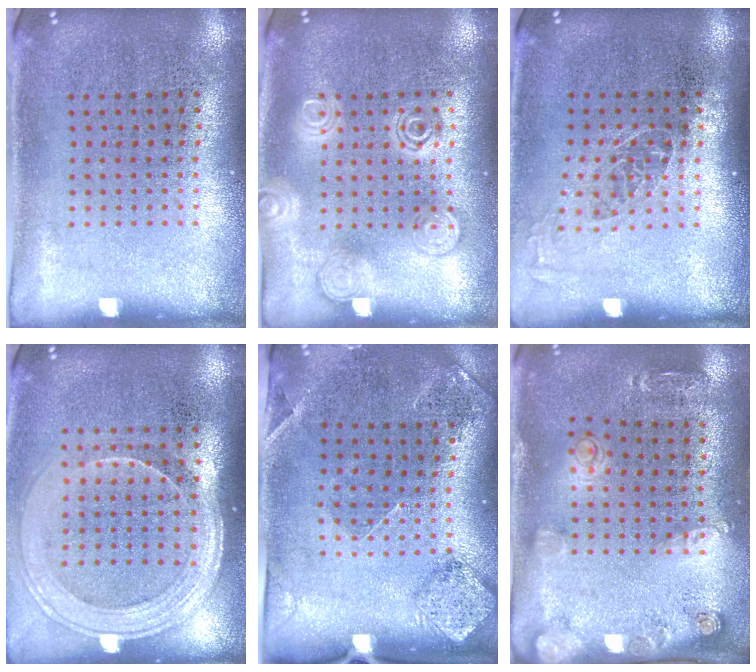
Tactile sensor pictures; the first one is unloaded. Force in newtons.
{"total": 2.7, "press": 2.7, "slide": 0.4}
{"total": 1.0, "press": 0.9, "slide": 0.5}
{"total": 1.9, "press": 1.6, "slide": 1.0}
{"total": 1.5, "press": 1.3, "slide": 0.8}
{"total": 1.5, "press": 1.4, "slide": 0.7}